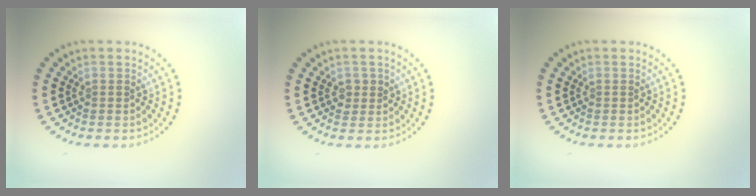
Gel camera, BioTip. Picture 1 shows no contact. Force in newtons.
{"total": 1.3, "press": 1.2, "slide": 0.4}
{"total": 0.0}